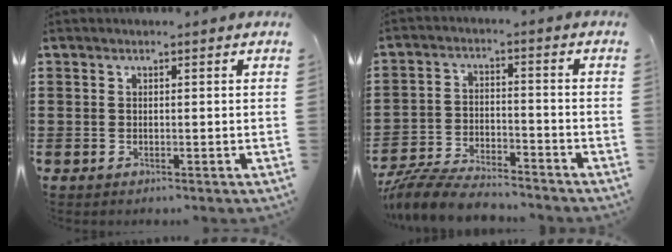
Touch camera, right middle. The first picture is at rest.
{"total": 7.2, "force": [-6.8, 1.0, 1.9], "torque": [-0.043, 0.008, -0.133]}